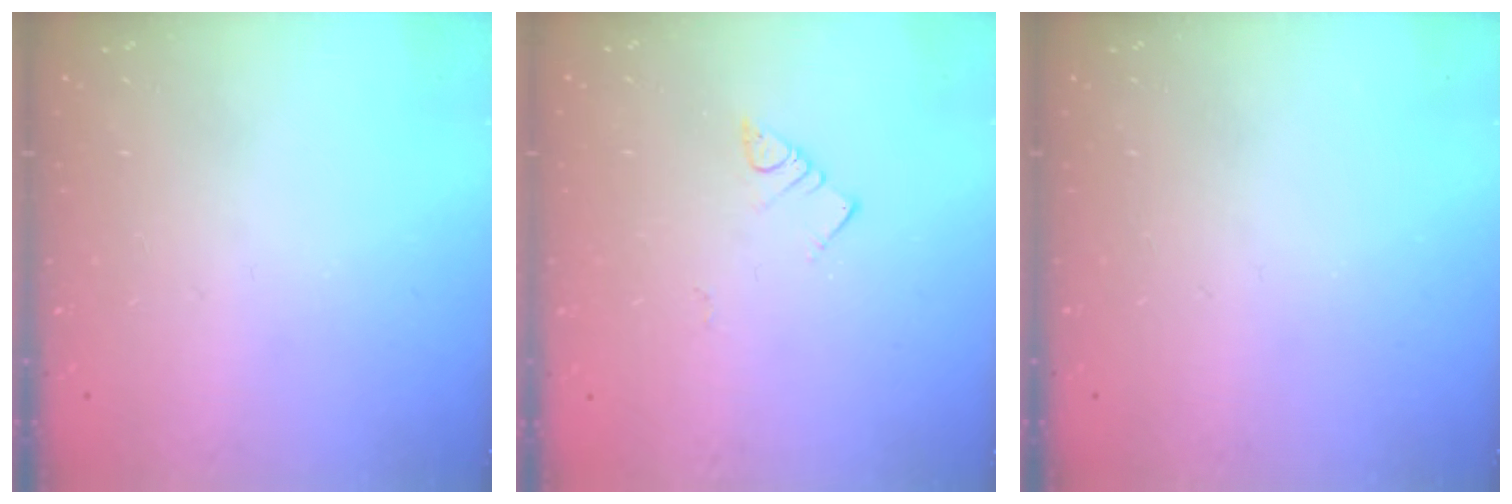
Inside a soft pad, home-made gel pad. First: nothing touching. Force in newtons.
{"total": 3.0, "press": 3.0, "slide": 0.2}
{"total": 0.0}